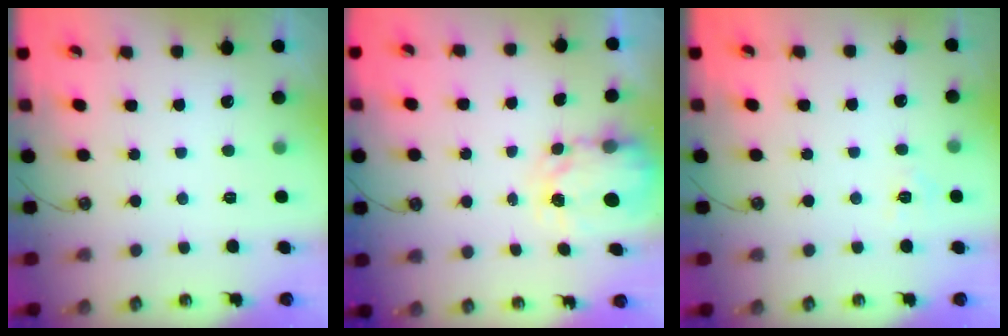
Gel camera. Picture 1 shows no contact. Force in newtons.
{"total": 4.0, "press": 4.0, "slide": 0.0}
{"total": 7.0, "press": 7.0, "slide": 0.7}